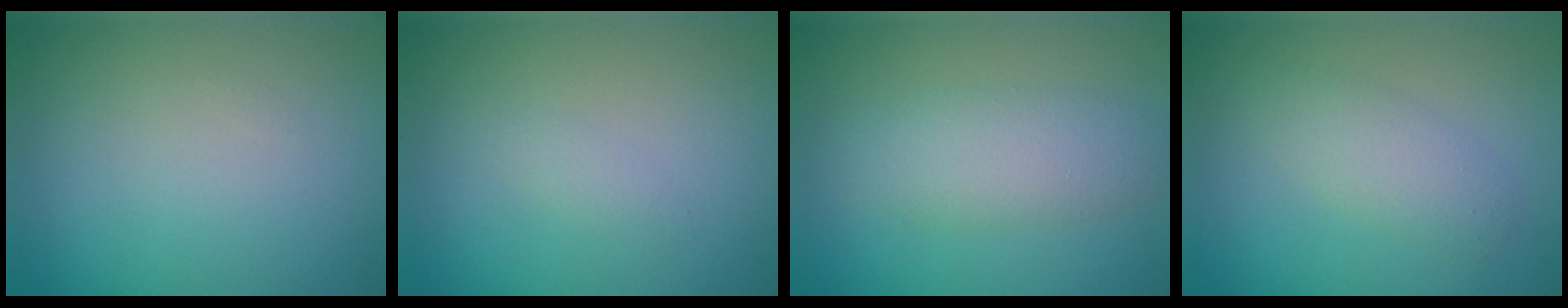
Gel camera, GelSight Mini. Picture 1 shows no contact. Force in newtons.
{"total": 0.8, "press": 0.8, "slide": 0.1}
{"total": 3.8, "press": 3.8, "slide": 0.1}
{"total": 2.5, "press": 2.5, "slide": 0.1}